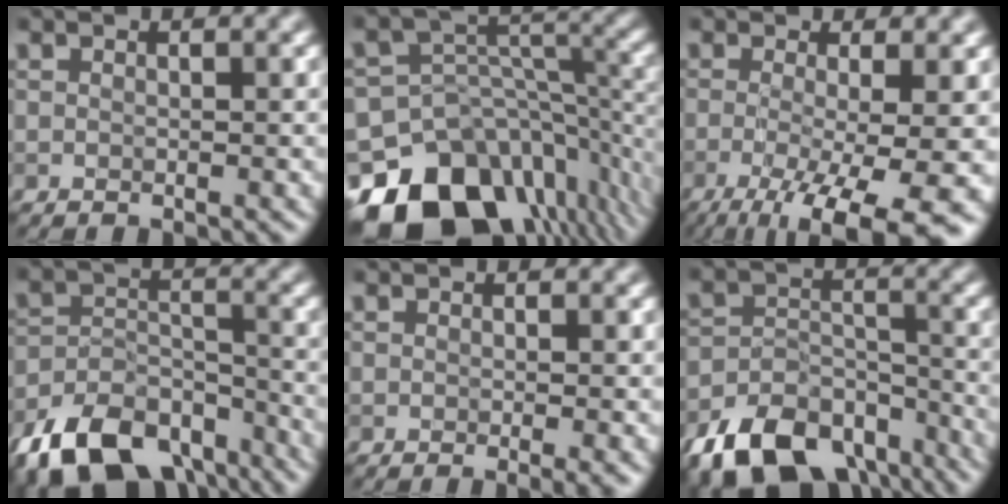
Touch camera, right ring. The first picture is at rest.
{"total": 14.7, "force": [-9.5, 8.9, 6.7], "torque": [-0.140, 0.007, -0.149]}
{"total": 10.1, "force": [-3.5, 3.1, 9.0], "torque": [-0.131, -0.017, -0.047]}
{"total": 9.5, "force": [-6.8, 4.9, 4.6], "torque": [-0.077, -0.012, -0.122]}
{"total": 1.4, "force": [-0.3, 0.3, 1.4], "torque": [-0.016, -0.007, -0.005]}
{"total": 9.5, "force": [-6.6, 5.2, 4.5], "torque": [-0.076, -0.017, -0.114]}